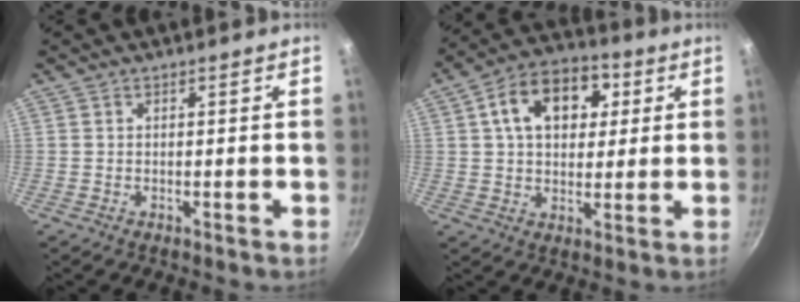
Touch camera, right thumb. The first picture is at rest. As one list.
[{"total": 14.3, "force": [4.1, 9.7, 9.6], "torque": [-0.119, 0.010, 0.053]}]